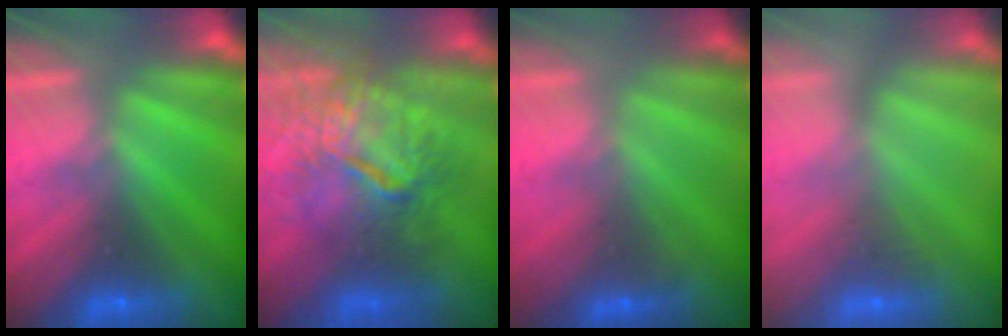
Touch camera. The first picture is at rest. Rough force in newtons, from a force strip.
{"total": 10.2}
{"total": 2.3}
{"total": 2.5}